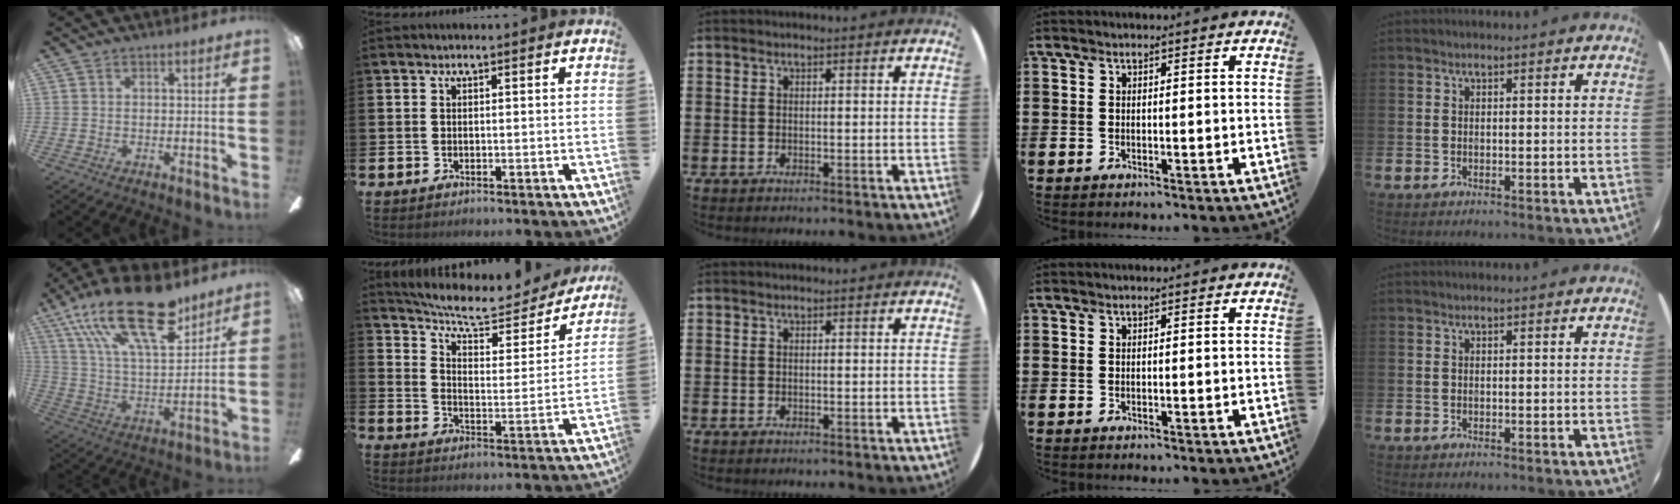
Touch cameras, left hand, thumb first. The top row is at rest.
{"thumb": {"total": 25.8, "force": [15.5, 10.6, 17.7], "torque": [-0.321, -0.083, 0.262]}, "index": {"total": 8.6, "force": [7.6, 2.2, 3.3], "torque": [-0.086, -0.049, 0.127]}}